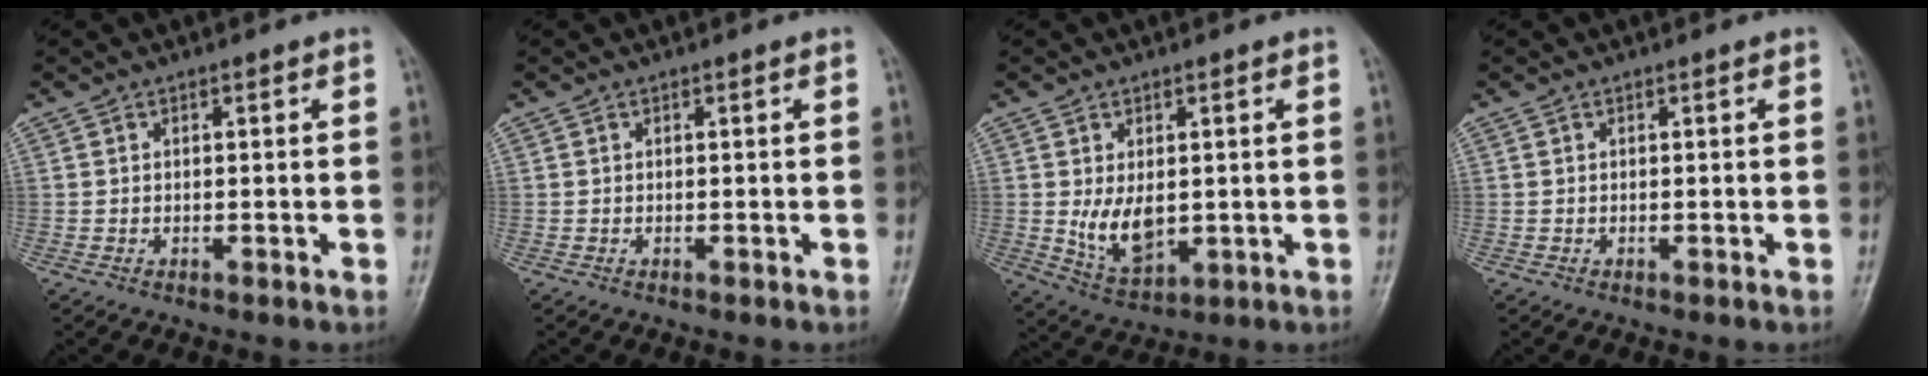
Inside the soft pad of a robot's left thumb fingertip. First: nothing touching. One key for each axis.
{"total": 0.0}
{"total": 7.3, "fx": 0.2, "fy": 4.5, "fz": 5.7, "tx": -0.086, "ty": -0.018, "tz": 0.018}
{"total": 0.0}